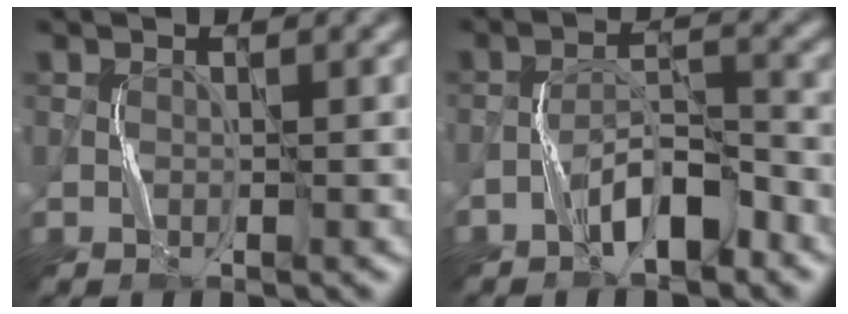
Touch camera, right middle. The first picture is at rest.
{"total": 4.4, "force": [-2.9, 1.5, 2.9], "torque": [-0.045, 0.018, -0.053]}